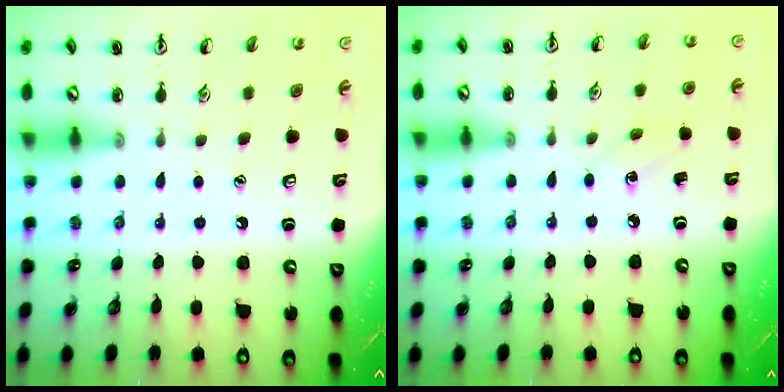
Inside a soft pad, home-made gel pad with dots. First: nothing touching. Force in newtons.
{"total": 3.7, "press": 3.5, "slide": 1.2}